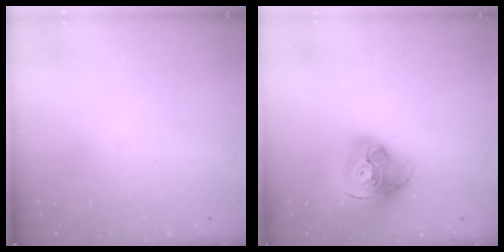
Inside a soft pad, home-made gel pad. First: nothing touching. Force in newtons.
{"total": 16.7, "press": 16.6, "slide": 1.8}